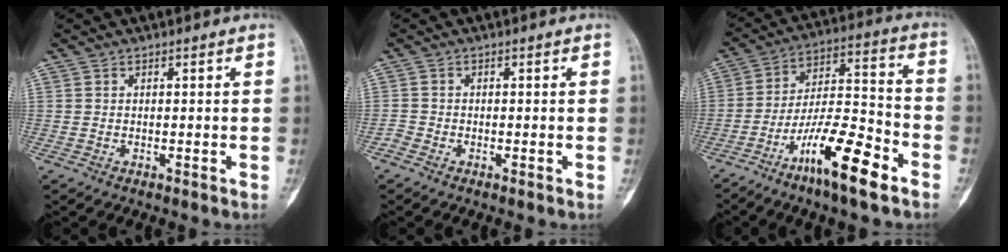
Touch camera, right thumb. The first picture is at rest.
{"total": 1.2, "force": [-1.0, 0.7, 0.2], "torque": [-0.005, 0.000, -0.026]}
{"total": 15.3, "force": [-8.9, 3.4, 12.0], "torque": [-0.220, 0.064, -0.156]}